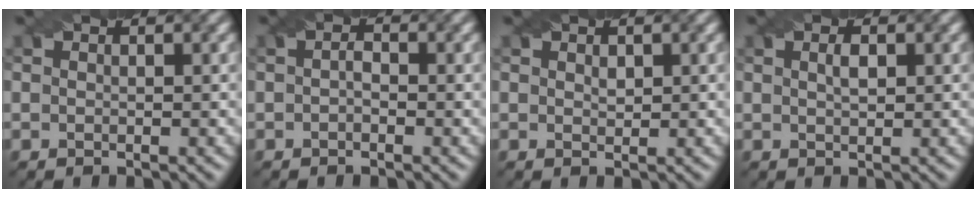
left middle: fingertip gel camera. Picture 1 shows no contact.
{"total": 1.2, "force": [-0.2, 0.7, 0.9], "torque": [-0.016, 0.002, -0.007]}
{"total": 1.0, "force": [0.5, 0.6, 0.6], "torque": [-0.010, -0.002, 0.012]}
{"total": 1.3, "force": [0.5, 0.5, 1.1], "torque": [-0.021, 0.002, 0.009]}